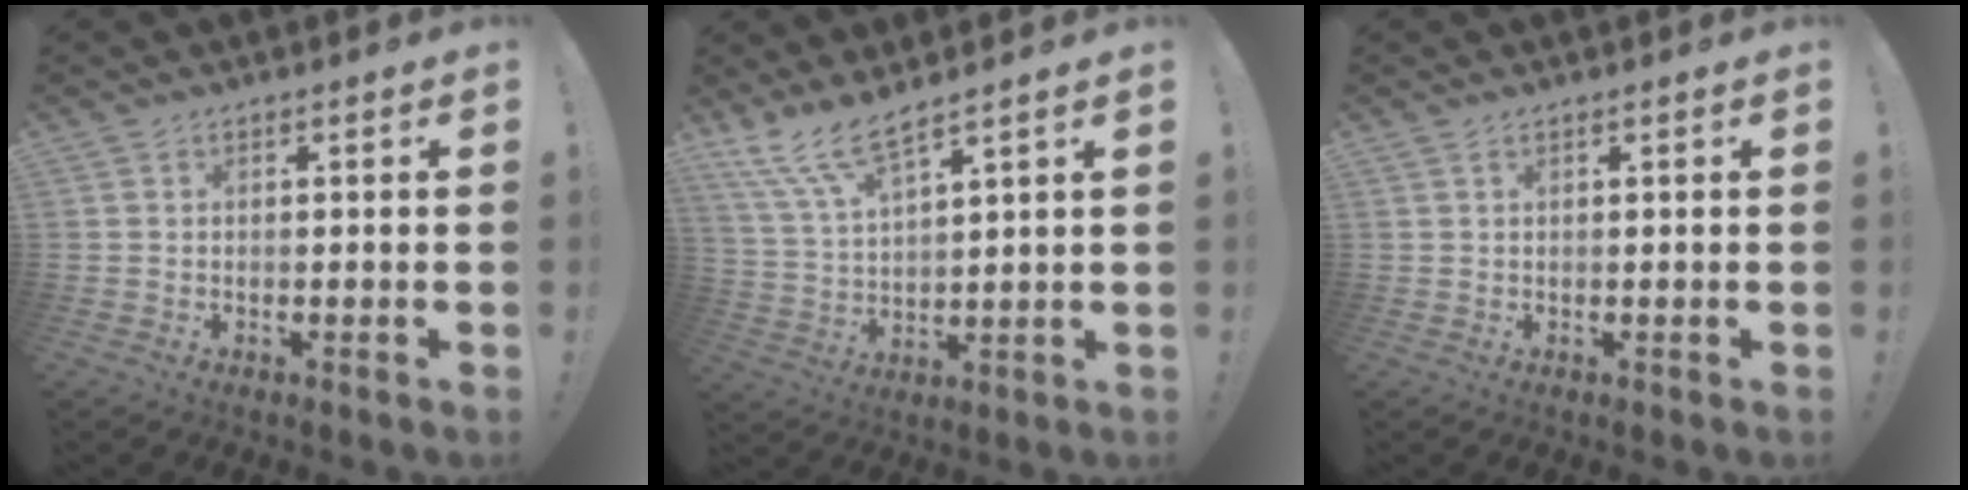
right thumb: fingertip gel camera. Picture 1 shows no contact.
{"total": 9.7, "force": [8.0, 1.7, 5.3], "torque": [-0.119, -0.036, 0.148]}
{"total": 1.0, "force": [0.6, 0.2, 0.7], "torque": [-0.019, 0.002, 0.013]}